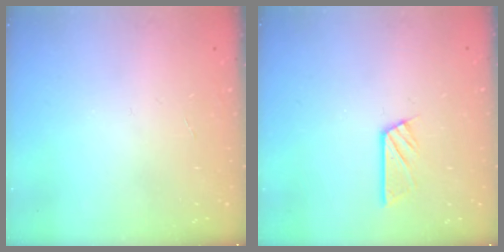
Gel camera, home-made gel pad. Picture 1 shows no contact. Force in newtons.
{"total": 5.8, "press": 5.8, "slide": 0.3}